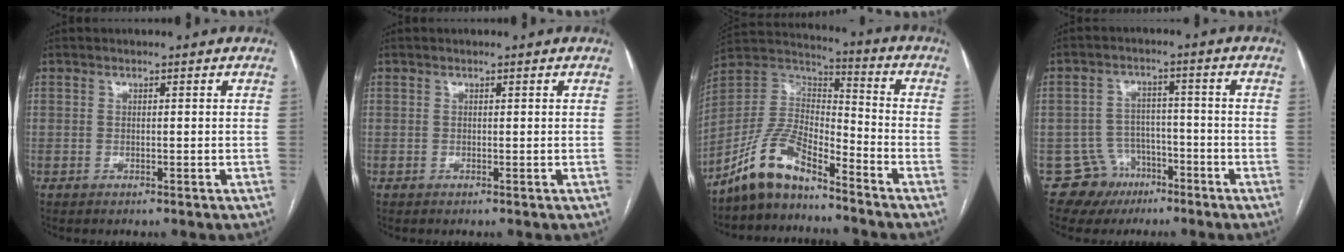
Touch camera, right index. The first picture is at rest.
{"total": 0.0}
{"total": 10.9, "force": [-8.9, 3.2, 5.4], "torque": [-0.120, 0.029, -0.172]}
{"total": 6.5, "force": [-3.8, 5.2, -0.3], "torque": [0.015, 0.017, -0.056]}